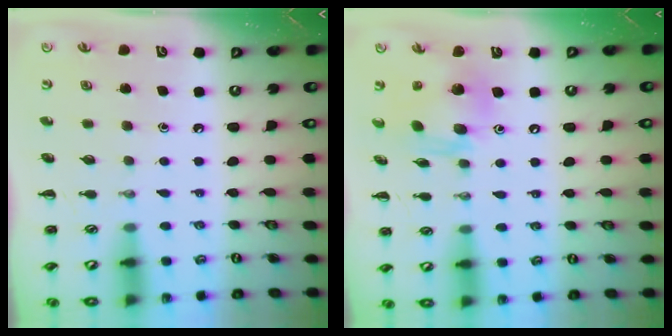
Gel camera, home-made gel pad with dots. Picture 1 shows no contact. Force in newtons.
{"total": 13.4, "press": 12.8, "slide": 3.9}